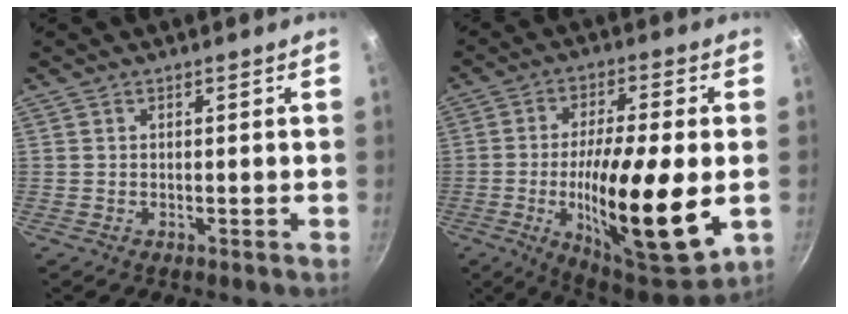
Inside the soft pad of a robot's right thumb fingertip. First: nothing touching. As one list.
[{"total": 21.8, "force": [-3.5, 5.9, 20.7], "torque": [-0.339, 0.001, -0.056]}]